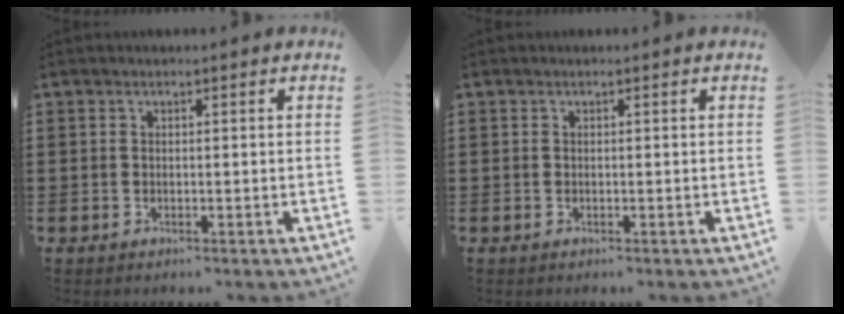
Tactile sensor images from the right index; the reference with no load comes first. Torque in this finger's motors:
{"motor_torque": [1.63, 0.51, 0.00, 0.00]}